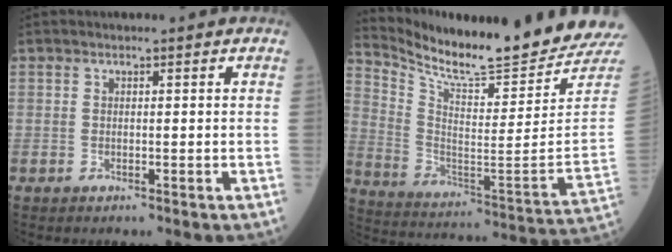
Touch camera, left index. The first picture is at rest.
{"total": 21.9, "force": [20.4, -0.2, 7.8], "torque": [-0.155, -0.116, 0.298]}